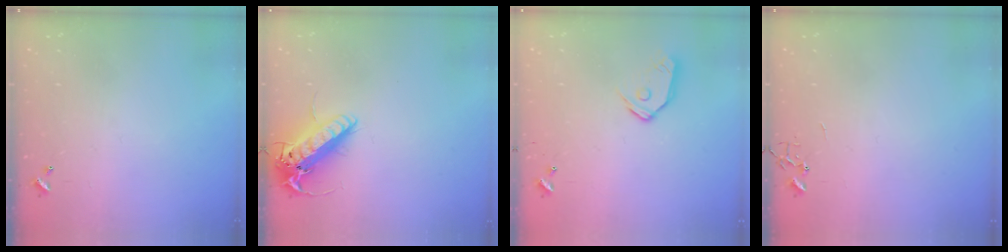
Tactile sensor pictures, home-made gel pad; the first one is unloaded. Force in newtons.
{"total": 16.7, "press": 16.4, "slide": 3.1}
{"total": 9.8, "press": 9.8, "slide": 0.9}
{"total": 0.0}